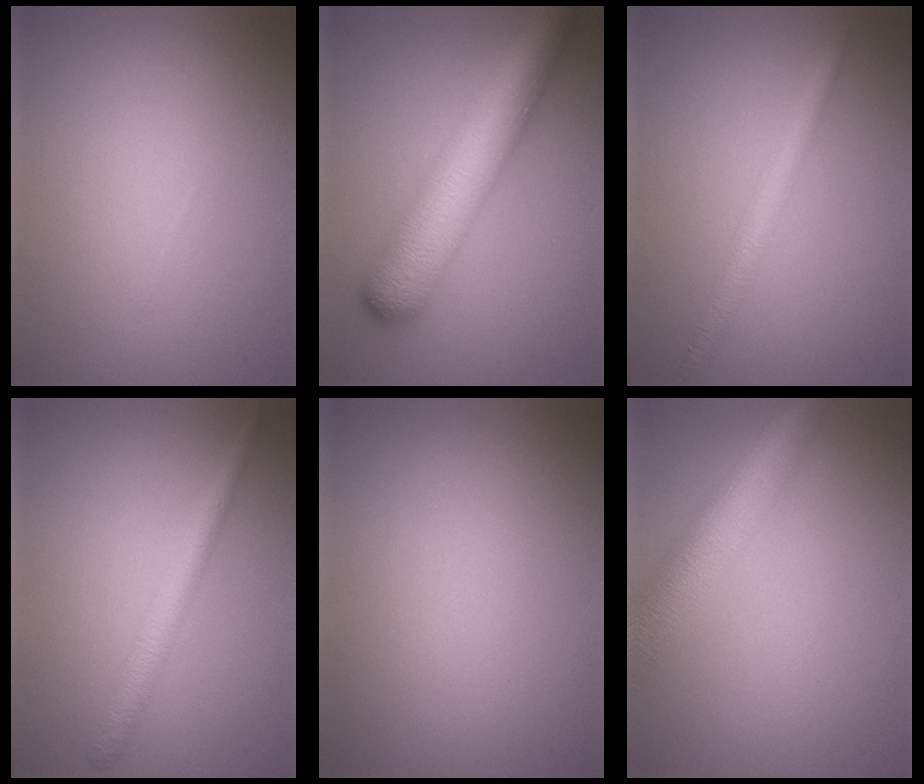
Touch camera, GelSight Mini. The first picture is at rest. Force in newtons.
{"total": 9.1, "press": 9.1, "slide": 0.4}
{"total": 2.6, "press": 2.6, "slide": 0.0}
{"total": 2.6, "press": 2.6, "slide": 0.0}
{"total": 0.0}
{"total": 7.4, "press": 7.4, "slide": 0.5}